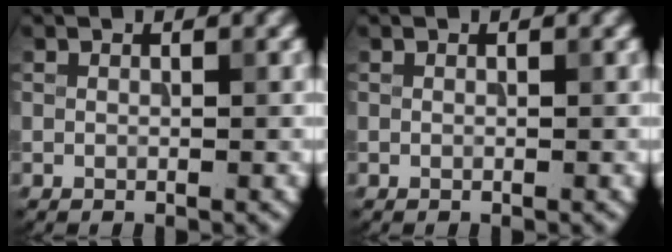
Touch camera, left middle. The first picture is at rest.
{"total": 0.0}